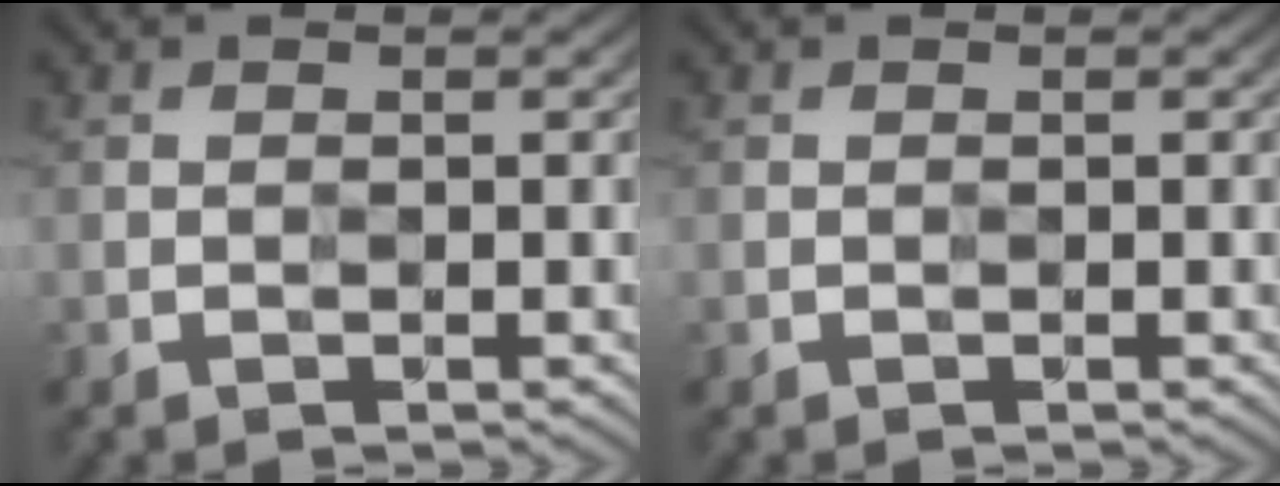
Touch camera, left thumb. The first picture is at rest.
{"total": 0.0}